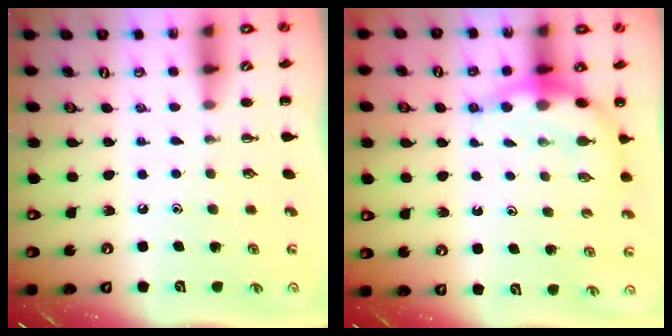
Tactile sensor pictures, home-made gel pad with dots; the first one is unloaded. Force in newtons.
{"total": 6.7, "press": 6.6, "slide": 1.2}